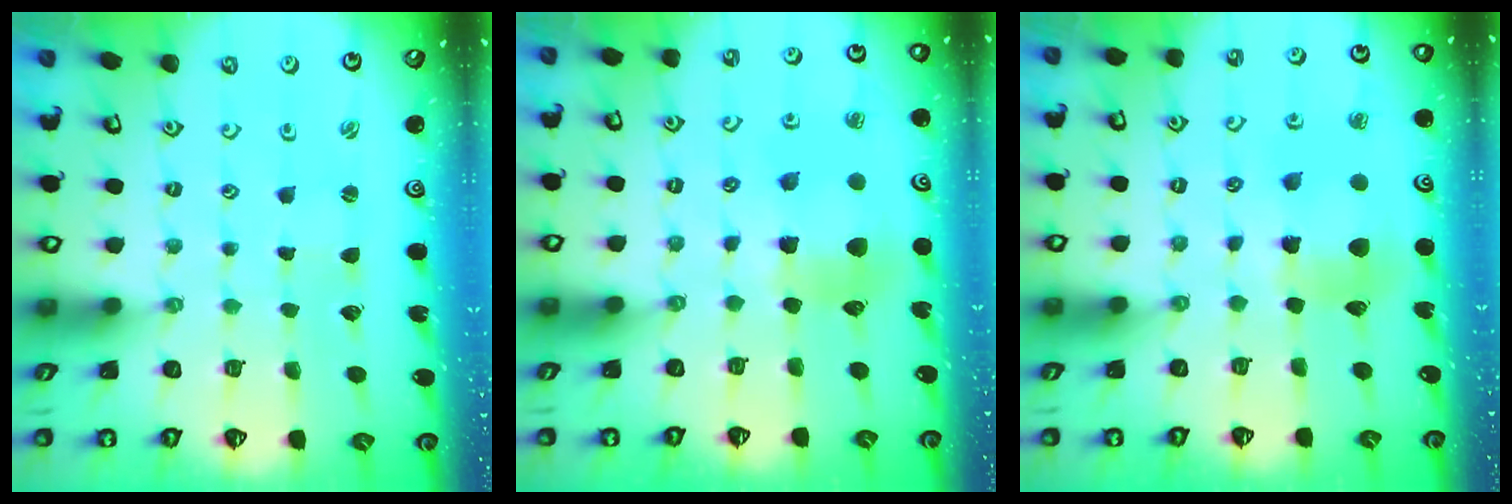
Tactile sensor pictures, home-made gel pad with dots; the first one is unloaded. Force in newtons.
{"total": 11.2, "press": 11.1, "slide": 0.7}
{"total": 9.1, "press": 9.0, "slide": 1.2}